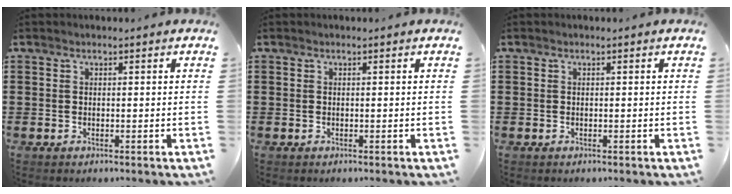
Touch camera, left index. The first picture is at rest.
{"total": 0.0}
{"total": 0.0}